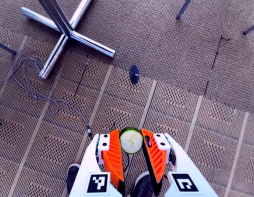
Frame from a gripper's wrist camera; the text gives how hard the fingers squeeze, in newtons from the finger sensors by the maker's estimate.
{"total": 6.5, "left": 6.0, "right": 7.1}